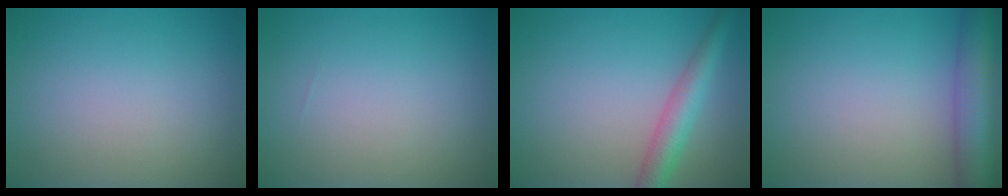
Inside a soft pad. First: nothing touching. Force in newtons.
{"total": 0.0}
{"total": 3.6, "press": 3.6, "slide": 0.1}
{"total": 6.9, "press": 6.9, "slide": 0.4}